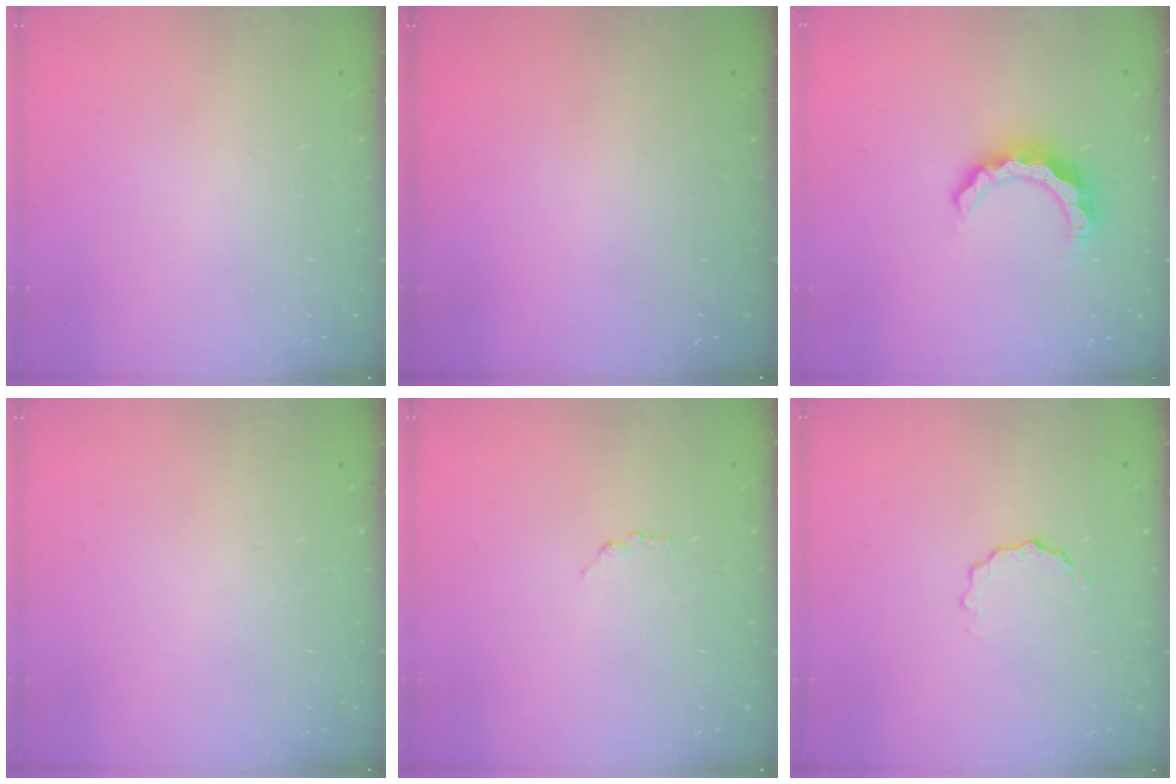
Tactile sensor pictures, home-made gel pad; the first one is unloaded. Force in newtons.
{"total": 0.0}
{"total": 7.7, "press": 7.7, "slide": 0.5}
{"total": 0.0}
{"total": 0.8, "press": 0.8, "slide": 0.1}
{"total": 4.9, "press": 4.9, "slide": 0.5}